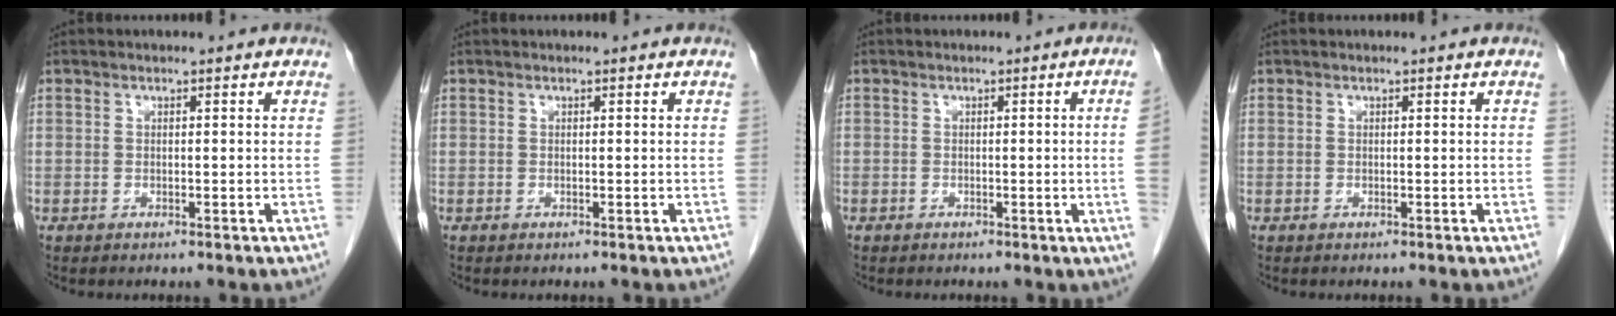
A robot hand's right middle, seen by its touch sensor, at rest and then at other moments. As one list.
[{"total": 0.0}, {"total": 2.8, "force": [-0.2, -1.1, 2.6], "torque": [-0.026, -0.002, -0.001]}, {"total": 0.0}]